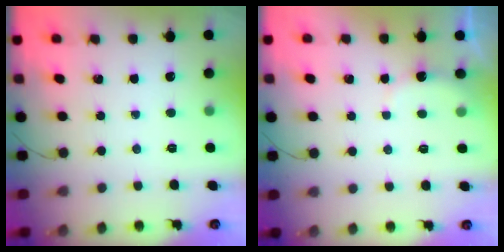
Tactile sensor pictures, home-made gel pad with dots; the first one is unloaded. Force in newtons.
{"total": 4.4, "press": 4.3, "slide": 0.5}